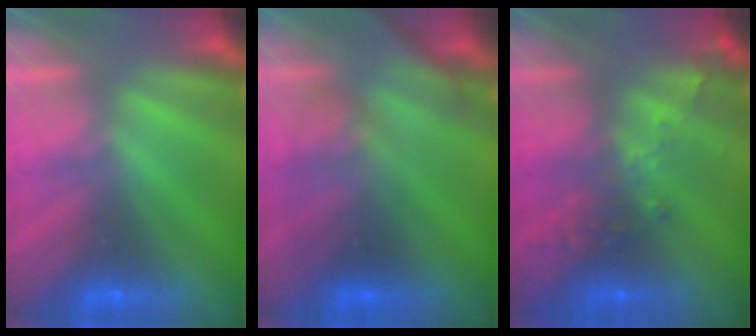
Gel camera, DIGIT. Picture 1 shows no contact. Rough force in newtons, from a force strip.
{"total": 2.8}
{"total": 2.7}